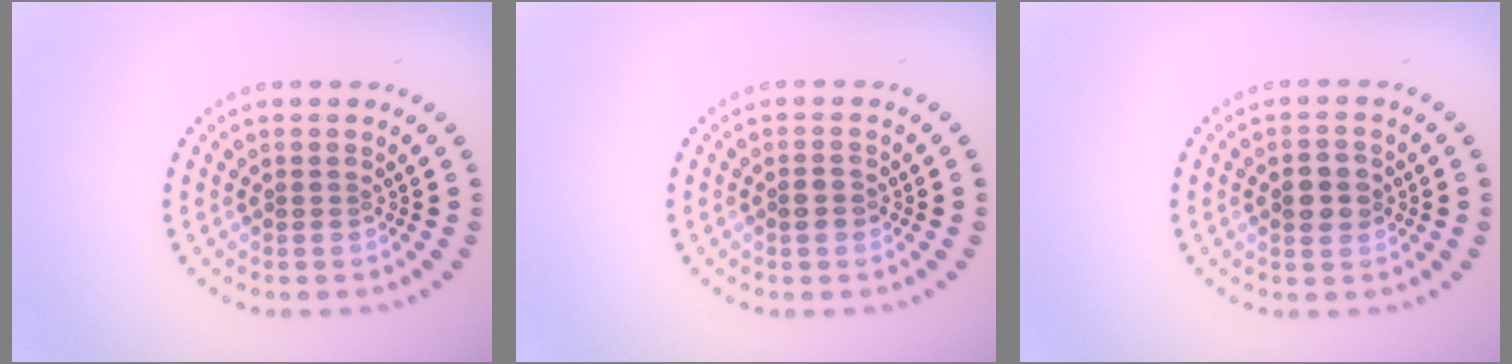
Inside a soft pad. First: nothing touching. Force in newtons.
{"total": 1.2, "press": 1.2, "slide": 0.3}
{"total": 2.9, "press": 2.9, "slide": 0.1}